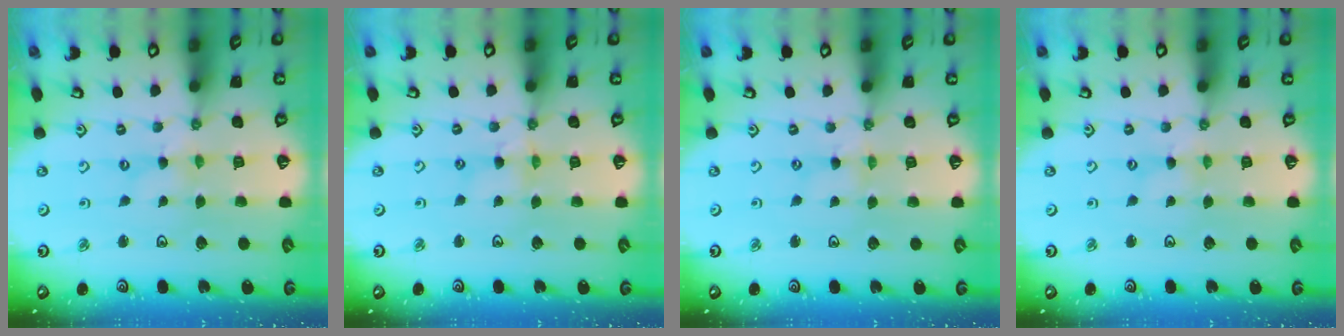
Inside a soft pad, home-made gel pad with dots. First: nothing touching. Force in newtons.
{"total": 2.4, "press": 2.4, "slide": 0.3}
{"total": 0.0}
{"total": 0.0}